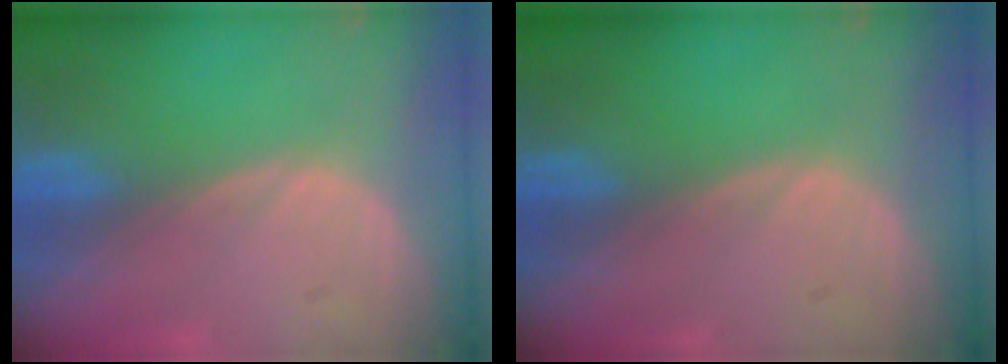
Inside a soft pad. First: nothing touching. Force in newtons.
{"total": 0.0}